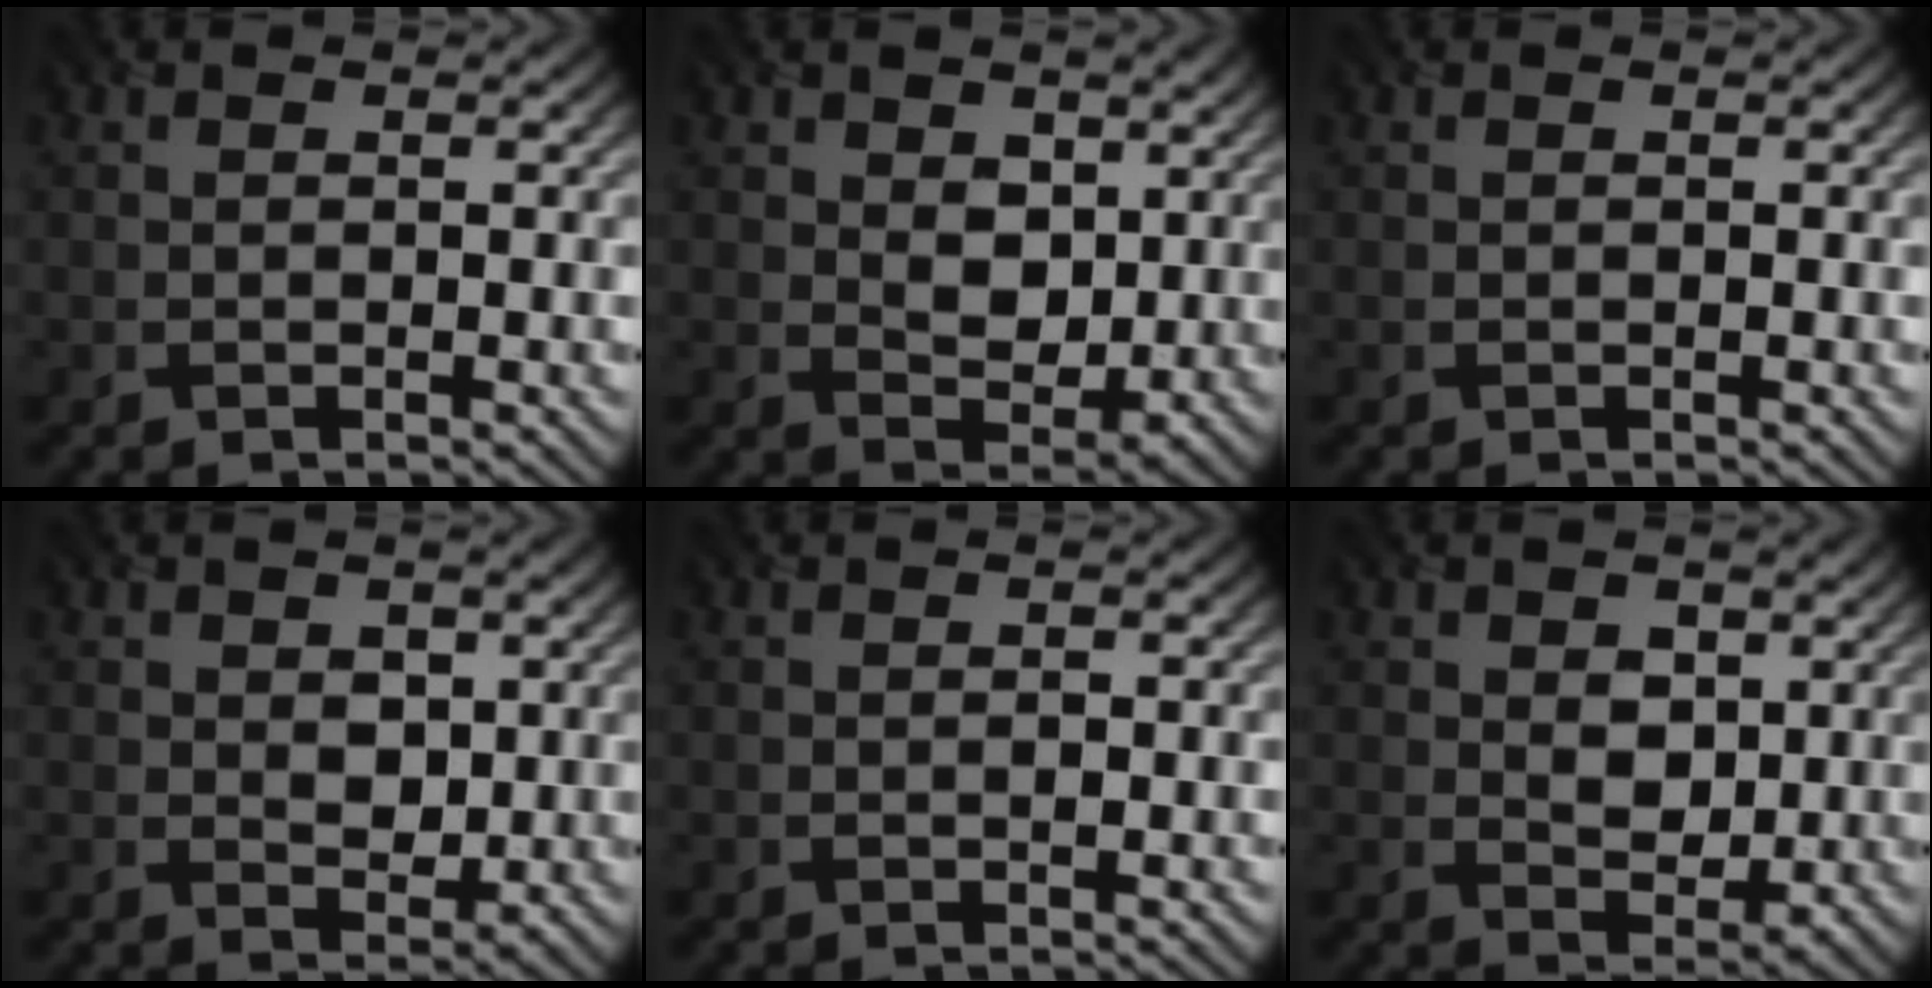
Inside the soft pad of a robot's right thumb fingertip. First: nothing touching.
{"total": 5.4, "force": [1.7, 3.8, 3.5], "torque": [-0.078, -0.005, 0.022]}
{"total": 0.0}
{"total": 3.1, "force": [0.8, 2.4, 1.9], "torque": [-0.041, -0.006, 0.006]}
{"total": 0.6, "force": [-0.1, 0.3, 0.5], "torque": [-0.007, -0.001, 0.000]}
{"total": 4.4, "force": [1.1, 3.2, 2.8], "torque": [-0.062, -0.004, 0.011]}